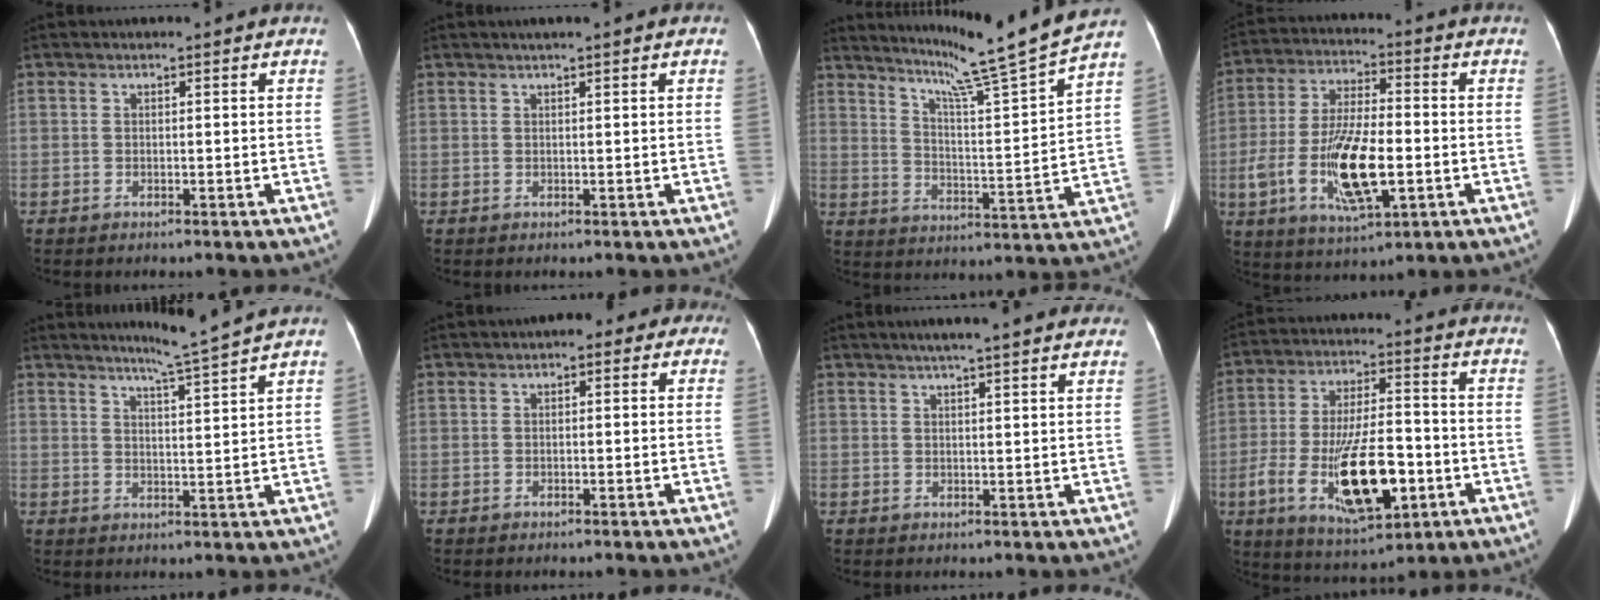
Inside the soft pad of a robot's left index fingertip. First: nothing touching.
{"total": 1.9, "force": [1.1, 0.1, 1.6], "torque": [-0.028, 0.014, 0.015]}
{"total": 15.1, "force": [13.3, -3.2, 6.5], "torque": [-0.111, -0.046, 0.194]}
{"total": 14.1, "force": [-3.3, 4.4, 13.0], "torque": [-0.263, -0.003, -0.053]}
{"total": 5.4, "force": [4.7, -1.9, 1.7], "torque": [-0.035, -0.017, 0.078]}
{"total": 3.2, "force": [0.6, 2.0, 2.5], "torque": [-0.019, 0.021, -0.008]}
{"total": 9.9, "force": [8.1, 0.6, 5.7], "torque": [-0.079, 0.027, 0.092]}
{"total": 16.0, "force": [-4.8, 5.2, 14.3], "torque": [-0.271, -0.007, -0.071]}